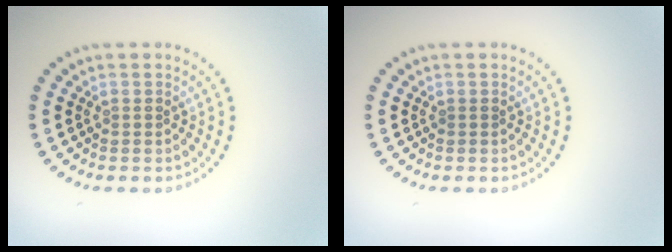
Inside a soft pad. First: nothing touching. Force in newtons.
{"total": 0.0}